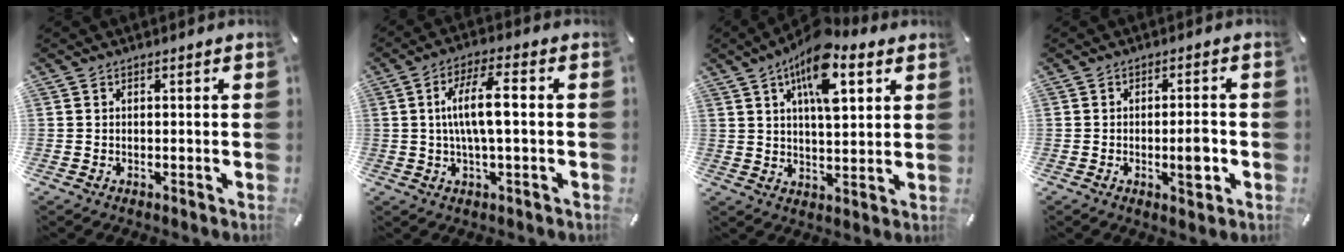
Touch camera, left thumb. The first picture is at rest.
{"total": 9.7, "force": [0.5, 2.8, 9.3], "torque": [-0.182, 0.008, 0.003]}
{"total": 14.0, "force": [7.4, 6.1, 10.2], "torque": [-0.161, -0.022, 0.125]}
{"total": 5.9, "force": [-1.4, 2.1, 5.3], "torque": [-0.077, 0.005, -0.021]}